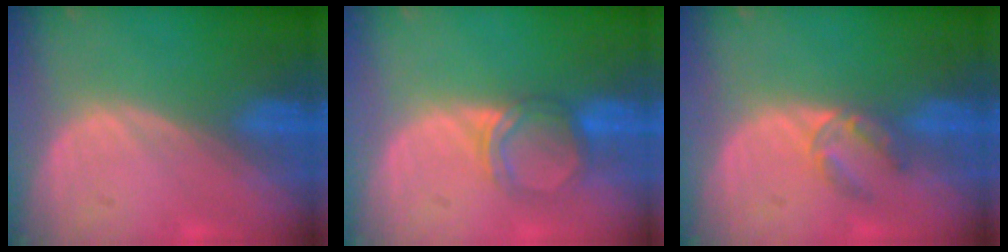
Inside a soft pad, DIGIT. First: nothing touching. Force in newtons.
{"total": 4.1, "press": 3.8, "slide": 1.6}
{"total": 3.4, "press": 3.2, "slide": 1.0}